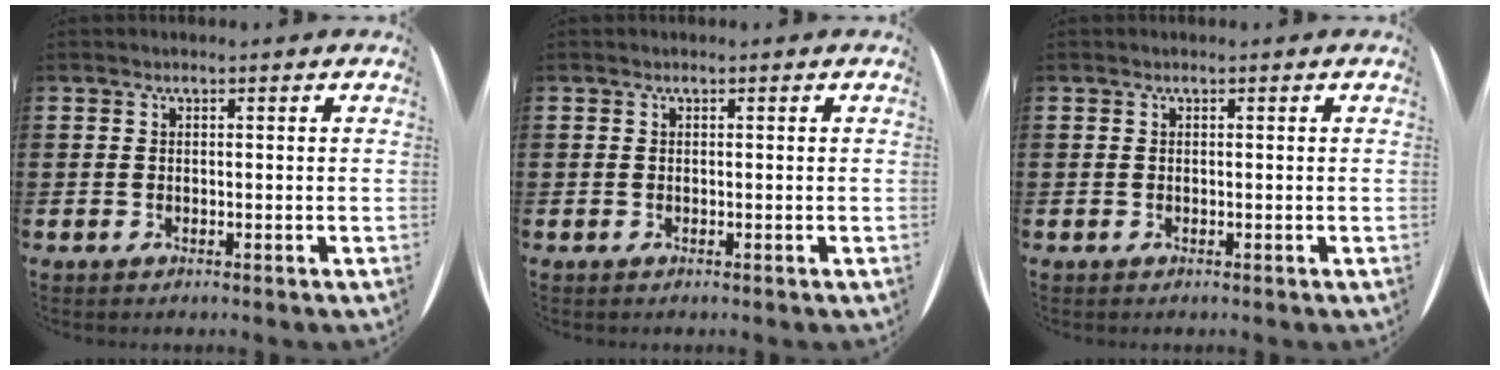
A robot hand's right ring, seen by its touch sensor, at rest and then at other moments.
{"total": 0.0}
{"total": 0.0}